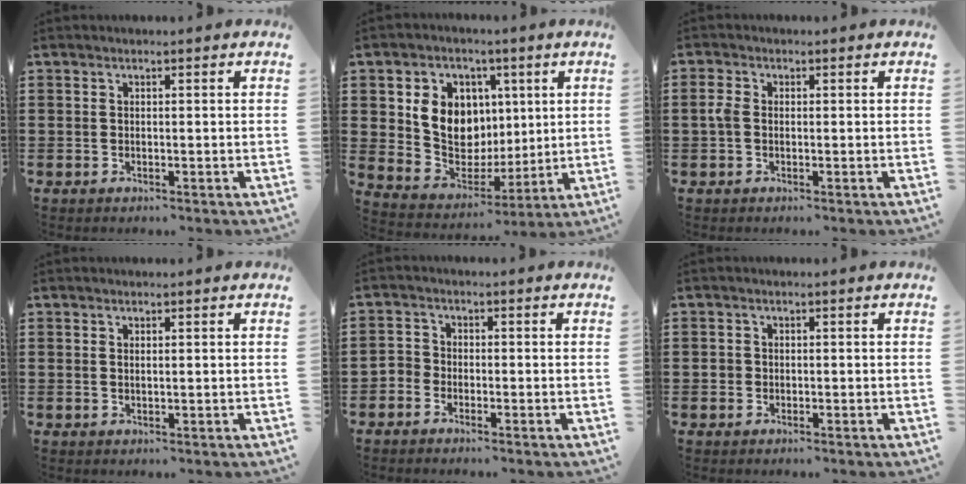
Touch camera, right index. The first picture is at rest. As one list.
[{"total": 9.4, "force": [2.3, 8.2, 4.0], "torque": [-0.108, 0.001, 0.045]}, {"total": 2.4, "force": [-0.2, 1.6, 1.8], "torque": [-0.052, -0.001, -0.009]}, {"total": 0.6, "force": [0.3, 0.2, 0.4], "torque": [-0.009, -0.001, 0.006]}, {"total": 2.0, "force": [-1.7, 1.0, 0.1], "torque": [-0.010, 0.004, -0.038]}, {"total": 1.1, "force": [-0.4, 1.0, 0.4], "torque": [-0.009, 0.003, -0.008]}]